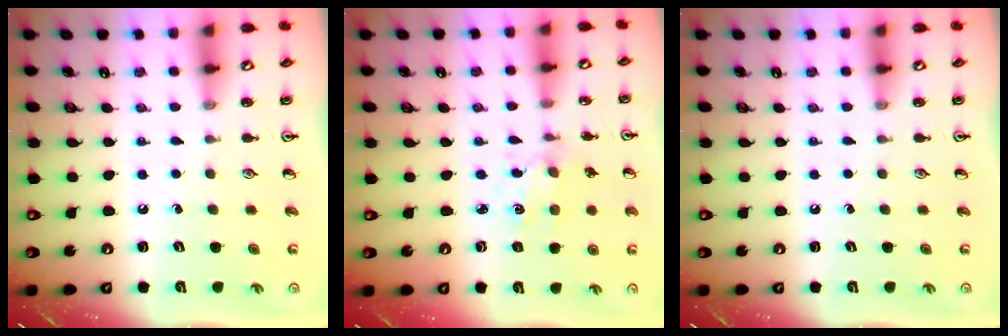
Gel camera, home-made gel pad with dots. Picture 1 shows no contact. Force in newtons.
{"total": 1.3, "press": 1.3, "slide": 0.1}
{"total": 0.0}